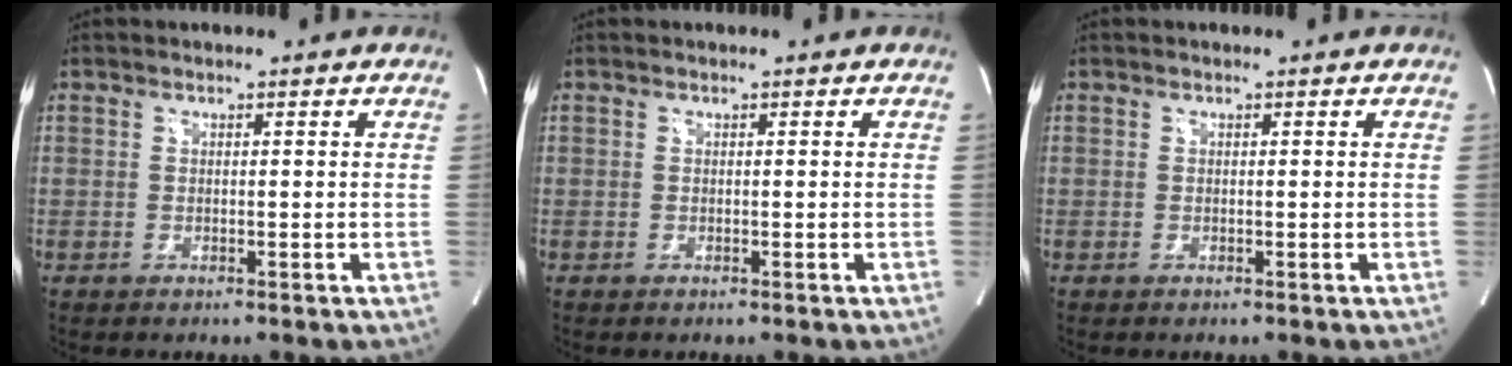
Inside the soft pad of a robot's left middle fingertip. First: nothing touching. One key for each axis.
{"total": 0.0}
{"total": 0.0}